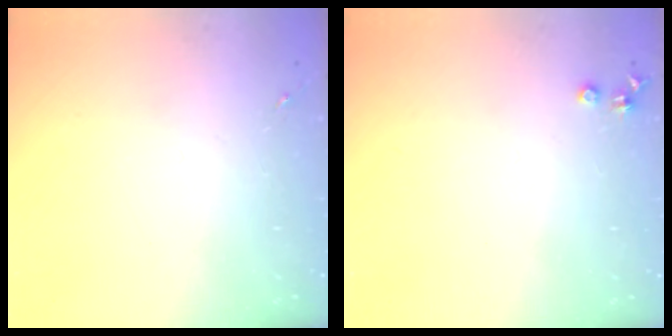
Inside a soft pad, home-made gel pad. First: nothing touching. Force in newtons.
{"total": 3.6, "press": 3.5, "slide": 0.5}